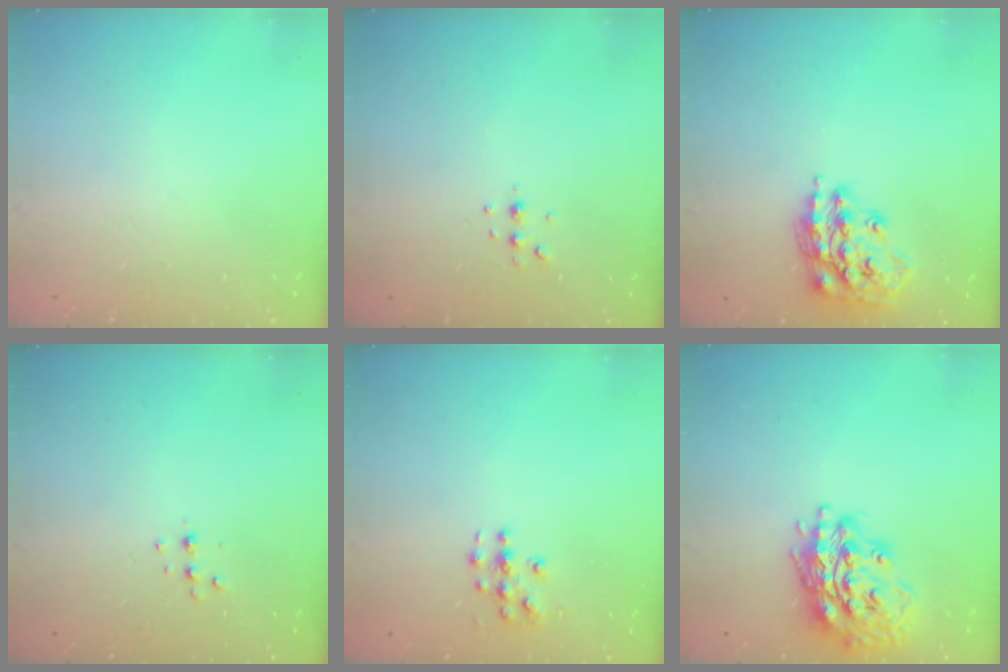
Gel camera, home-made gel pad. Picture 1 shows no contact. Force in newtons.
{"total": 3.7, "press": 3.6, "slide": 0.7}
{"total": 16.3, "press": 16.2, "slide": 1.1}
{"total": 4.3, "press": 4.2, "slide": 0.8}
{"total": 3.9, "press": 3.9, "slide": 0.2}
{"total": 17.6, "press": 17.5, "slide": 2.3}